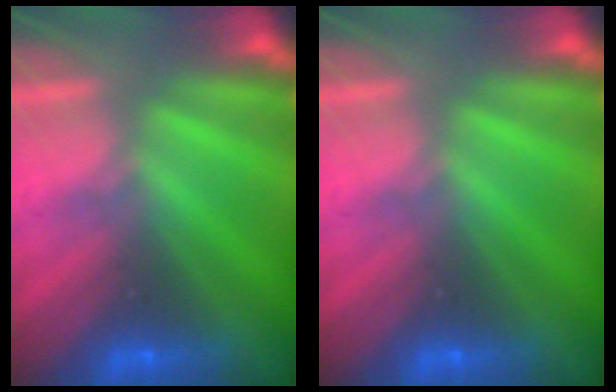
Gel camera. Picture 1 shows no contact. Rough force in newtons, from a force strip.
{"total": 0.0}